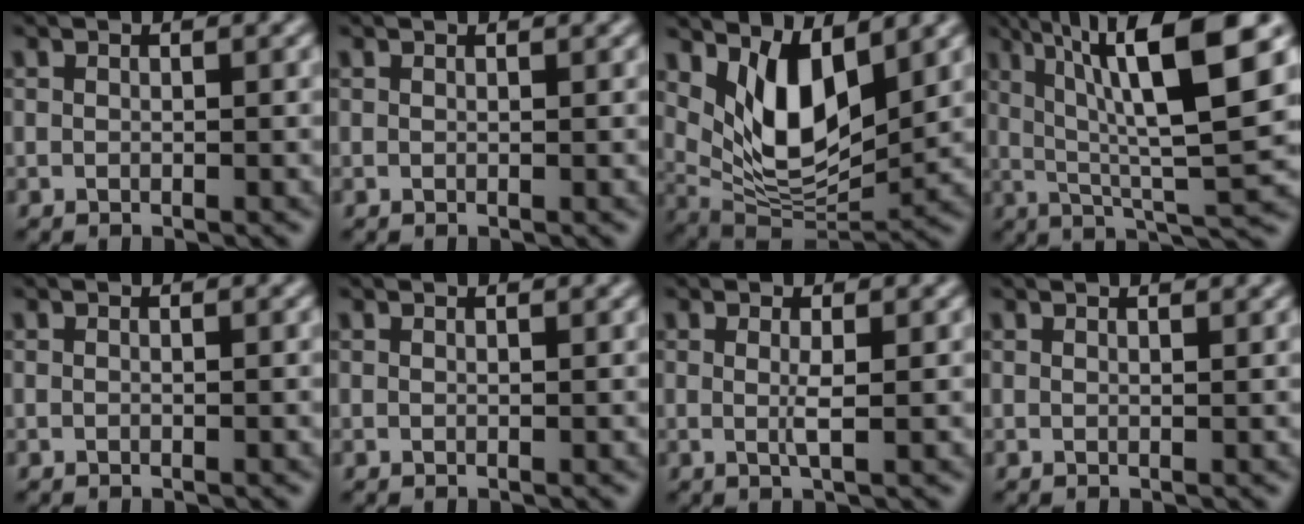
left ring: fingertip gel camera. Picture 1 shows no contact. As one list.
[{"total": 0.5, "force": [0.5, 0.1, 0.0], "torque": [-0.001, -0.001, 0.003]}, {"total": 7.6, "force": [2.9, 3.6, 6.1], "torque": [-0.118, -0.022, 0.062]}, {"total": 11.7, "force": [4.2, 2.5, 10.6], "torque": [-0.163, 0.014, 0.076]}, {"total": 0.0}, {"total": 0.8, "force": [0.8, 0.2, 0.2], "torque": [-0.002, 0.001, 0.003]}, {"total": 1.0, "force": [0.0, -0.1, 1.0], "torque": [-0.028, -0.004, 0.003]}, {"total": 1.8, "force": [1.5, 0.6, 0.7], "torque": [0.003, 0.008, 0.003]}]